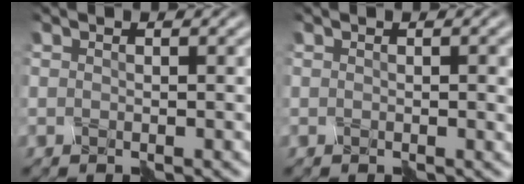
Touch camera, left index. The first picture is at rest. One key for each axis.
{"total": 1.1, "fx": 0.1, "fy": 0.1, "fz": 1.1, "tx": -0.014, "ty": 0.002, "tz": -0.001}